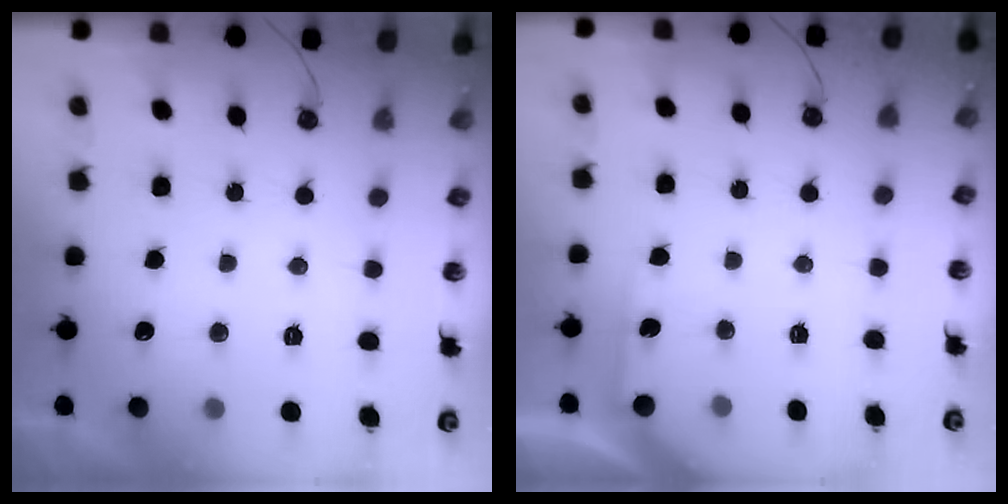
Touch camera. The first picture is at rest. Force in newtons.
{"total": 3.1, "press": 3.1, "slide": 0.2}